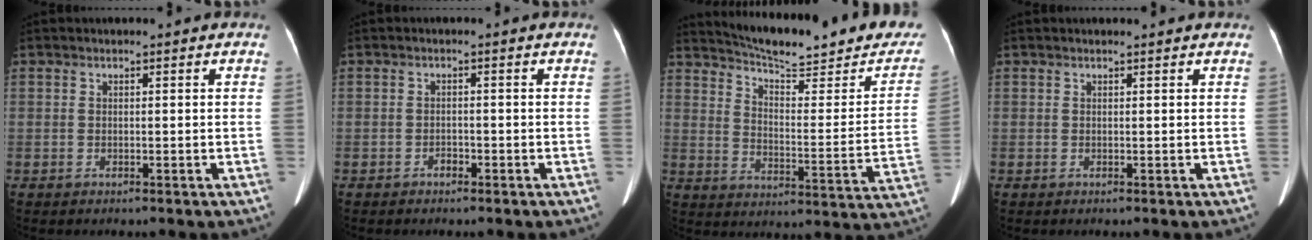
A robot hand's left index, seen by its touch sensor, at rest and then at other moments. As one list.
[{"total": 1.0, "force": [-0.8, 0.5, 0.4], "torque": [-0.007, 0.002, -0.014]}, {"total": 23.3, "force": [20.7, 3.6, 10.1], "torque": [-0.143, -0.051, 0.262]}, {"total": 1.1, "force": [1.1, 0.1, 0.2], "torque": [-0.010, 0.009, 0.014]}]